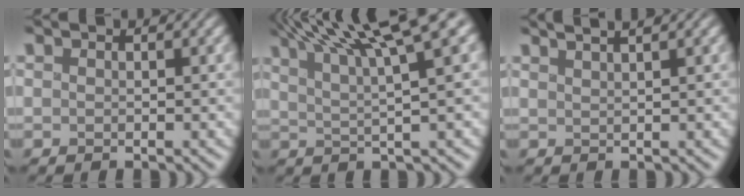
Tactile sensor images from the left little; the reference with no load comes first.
{"total": 9.5, "force": [5.8, 1.6, 7.4], "torque": [-0.112, 0.025, 0.085]}
{"total": 2.8, "force": [2.0, 0.6, 1.8], "torque": [0.005, 0.020, 0.006]}